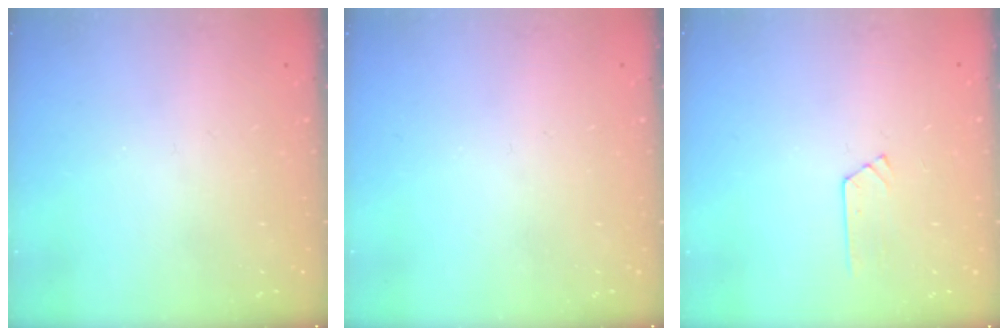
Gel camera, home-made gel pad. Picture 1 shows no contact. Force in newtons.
{"total": 0.0}
{"total": 5.2, "press": 5.2, "slide": 0.5}